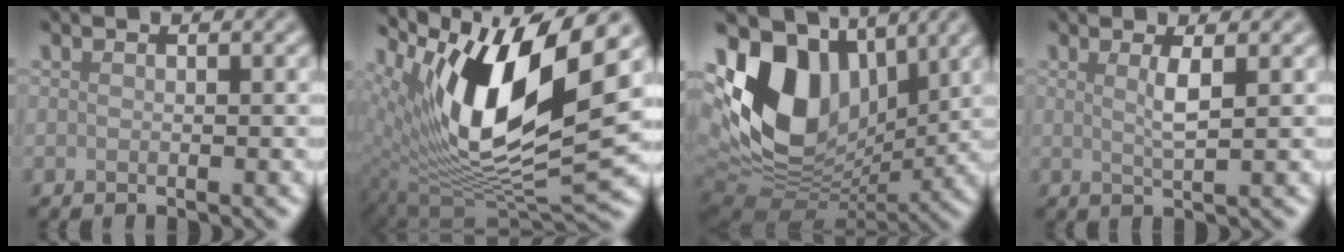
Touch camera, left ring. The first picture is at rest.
{"total": 13.2, "force": [5.1, 4.3, 11.4], "torque": [-0.209, -0.011, 0.103]}
{"total": 12.6, "force": [3.5, 8.7, 8.3], "torque": [-0.169, -0.004, 0.069]}
{"total": 2.0, "force": [0.7, 0.3, 1.8], "torque": [-0.034, -0.003, 0.009]}